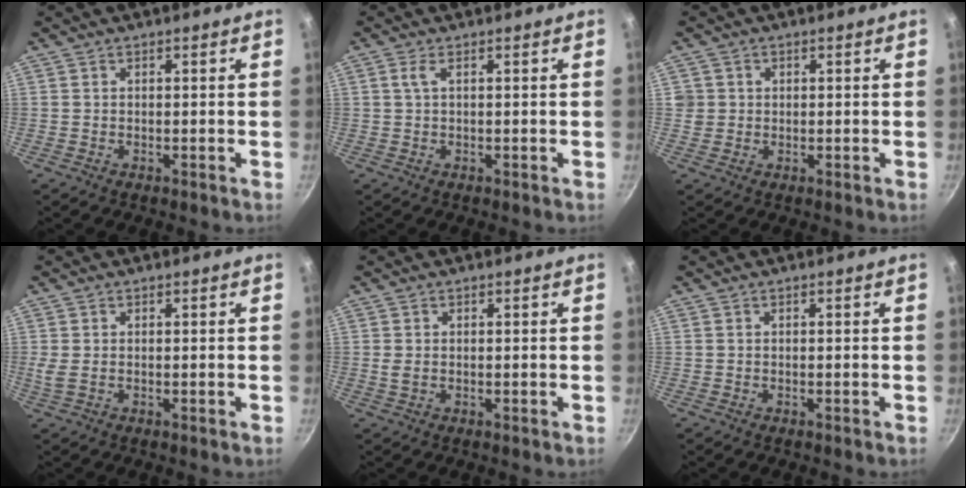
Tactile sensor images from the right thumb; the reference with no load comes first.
{"total": 1.3, "force": [0.4, 0.3, 1.1], "torque": [-0.037, 0.007, 0.011]}
{"total": 2.2, "force": [0.3, 2.2, 0.2], "torque": [0.010, 0.004, 0.005]}
{"total": 1.7, "force": [0.1, 0.9, 1.5], "torque": [-0.044, -0.003, 0.006]}
{"total": 1.3, "force": [0.1, 0.8, 1.0], "torque": [-0.025, -0.002, 0.005]}
{"total": 0.0}